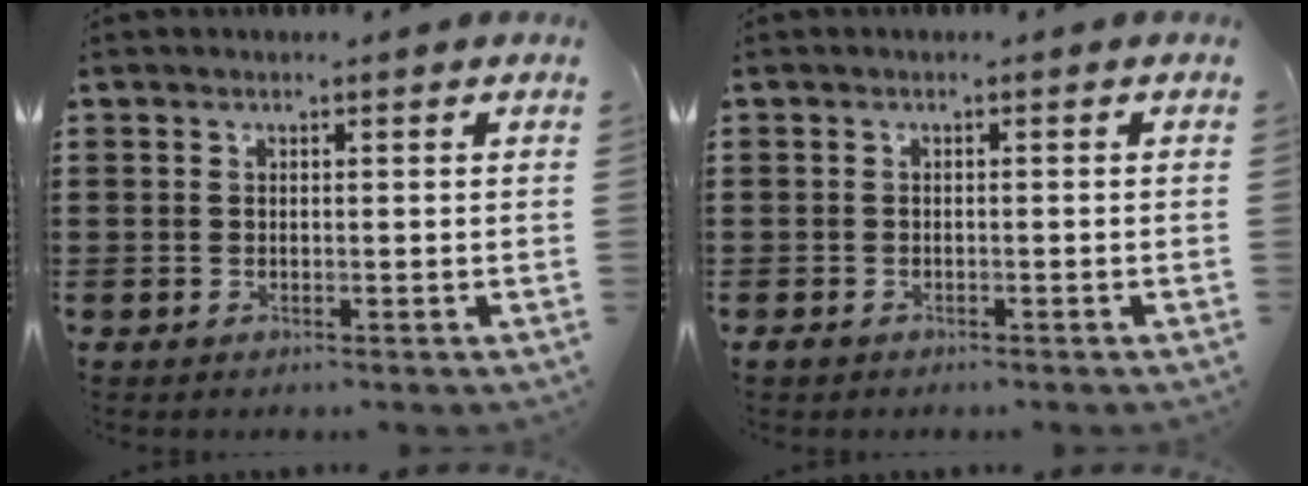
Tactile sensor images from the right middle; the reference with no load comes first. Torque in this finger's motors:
{"motor_torque": [1.26, 0.20, 0.13, 0.03]}